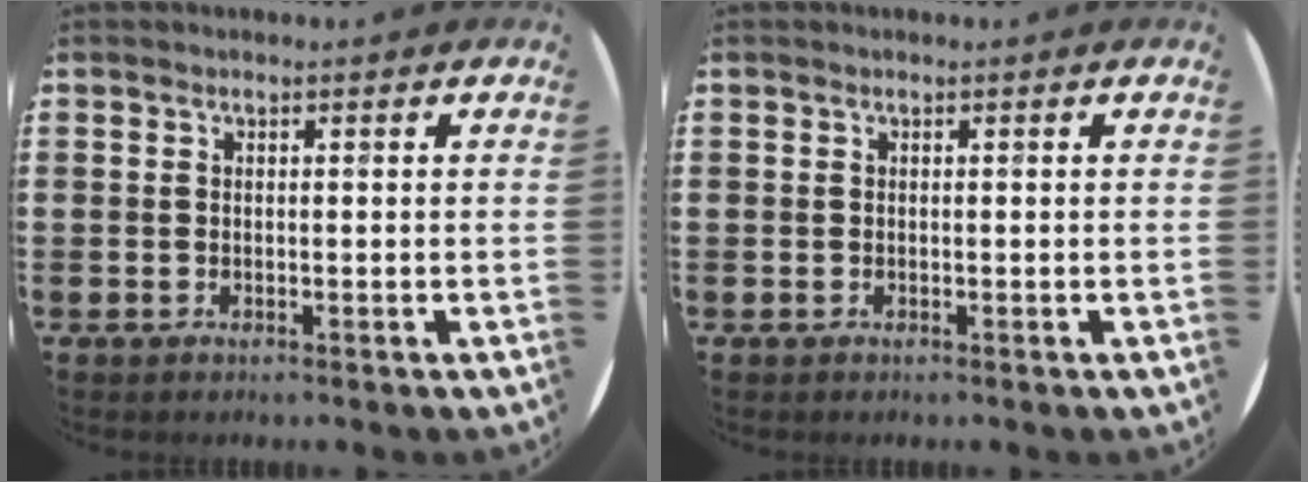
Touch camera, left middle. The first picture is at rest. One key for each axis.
{"total": 0.0}